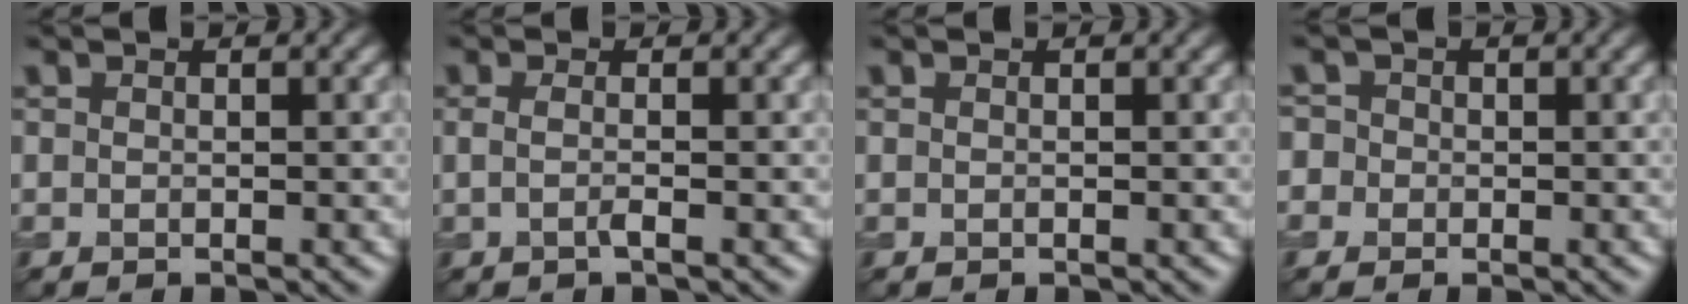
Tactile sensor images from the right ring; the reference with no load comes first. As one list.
[{"total": 1.1, "force": [-0.1, 0.2, 1.1], "torque": [-0.019, 0.000, -0.005]}, {"total": 0.0}, {"total": 1.6, "force": [-0.2, 1.6, 0.3], "torque": [0.006, 0.016, -0.023]}]